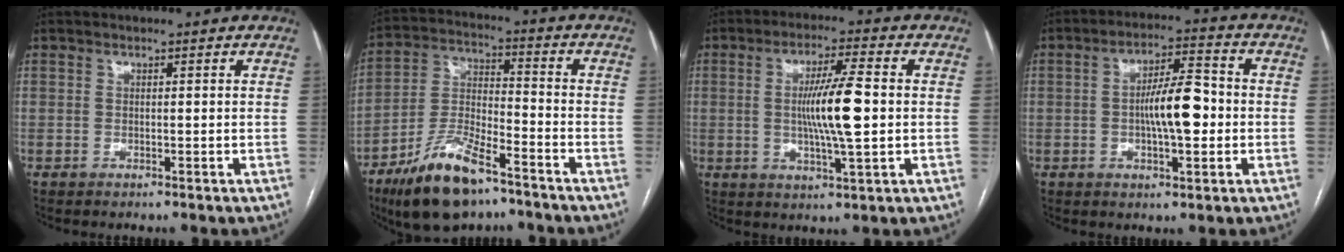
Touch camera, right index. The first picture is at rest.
{"total": 13.8, "force": [-9.4, 4.0, 9.4], "torque": [-0.193, -0.012, -0.170]}
{"total": 9.8, "force": [0.1, 0.8, 9.8], "torque": [-0.174, 0.001, 0.000]}
{"total": 9.0, "force": [-0.8, 2.4, 8.6], "torque": [-0.149, 0.016, -0.014]}